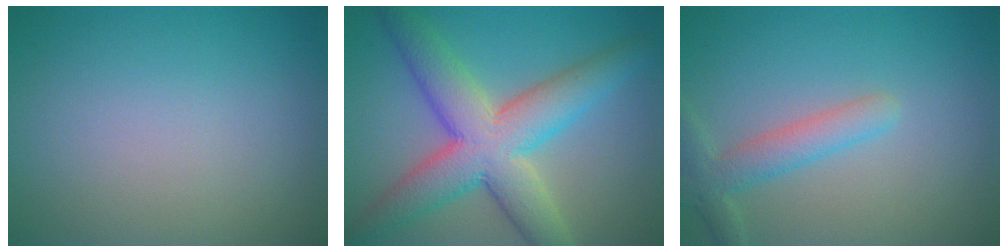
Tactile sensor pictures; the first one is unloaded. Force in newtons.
{"total": 9.0, "press": 9.0, "slide": 0.3}
{"total": 3.0, "press": 3.0, "slide": 0.2}